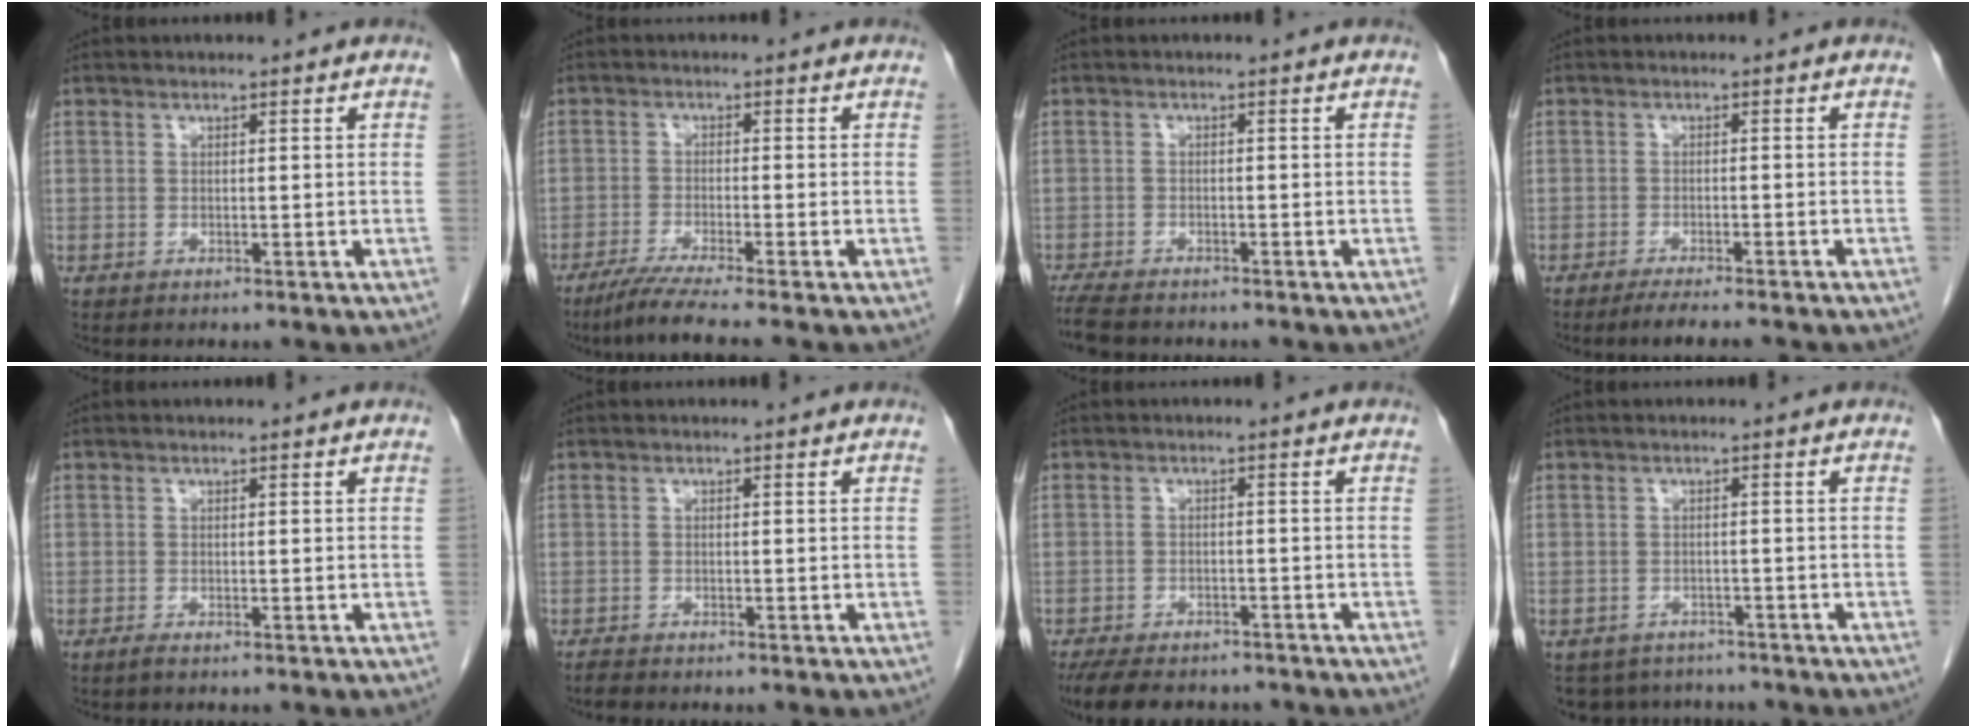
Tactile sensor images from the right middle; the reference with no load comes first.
{"total": 5.9, "force": [-4.7, -1.1, 3.5], "torque": [-0.063, -0.021, -0.085]}
{"total": 6.0, "force": [-5.2, 1.5, 2.6], "torque": [-0.046, -0.014, -0.087]}
{"total": 5.7, "force": [-4.8, 0.3, 3.1], "torque": [-0.039, -0.010, -0.068]}
{"total": 0.7, "force": [-0.5, 0.0, 0.5], "torque": [-0.014, -0.002, -0.009]}
{"total": 1.2, "force": [-1.1, 0.2, 0.4], "torque": [-0.016, -0.004, -0.019]}
{"total": 11.8, "force": [-9.9, 4.2, 4.8], "torque": [-0.099, -0.010, -0.136]}
{"total": 6.6, "force": [-5.9, 2.9, 0.5], "torque": [-0.010, 0.003, -0.076]}